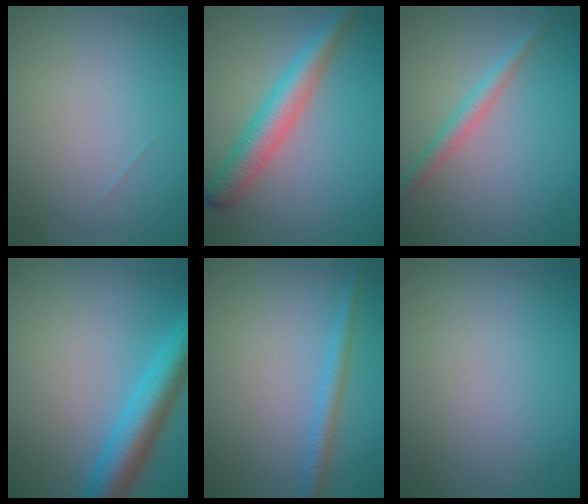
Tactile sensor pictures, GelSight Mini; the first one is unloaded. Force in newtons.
{"total": 4.5, "press": 4.5, "slide": 0.2}
{"total": 2.0, "press": 2.0, "slide": 0.1}
{"total": 5.4, "press": 5.4, "slide": 0.2}
{"total": 1.8, "press": 1.8, "slide": 0.1}
{"total": 0.0}